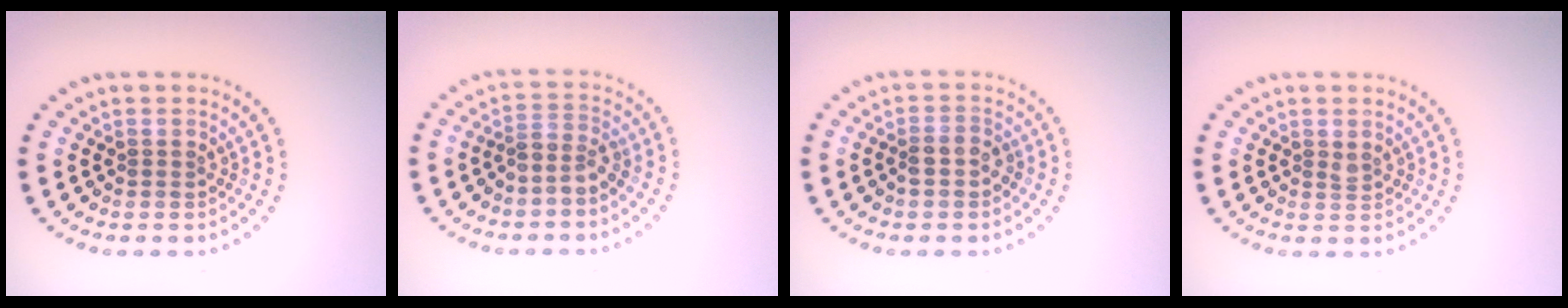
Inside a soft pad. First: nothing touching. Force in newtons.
{"total": 2.3, "press": 1.7, "slide": 1.6}
{"total": 1.9, "press": 1.8, "slide": 0.7}
{"total": 0.6, "press": 0.5, "slide": 0.3}